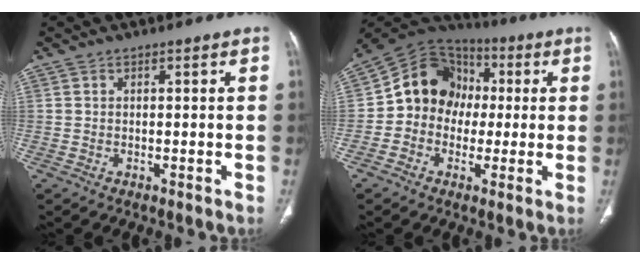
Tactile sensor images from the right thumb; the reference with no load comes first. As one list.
[{"total": 13.6, "force": [0.0, 11.8, 6.9], "torque": [-0.079, 0.033, -0.014]}]